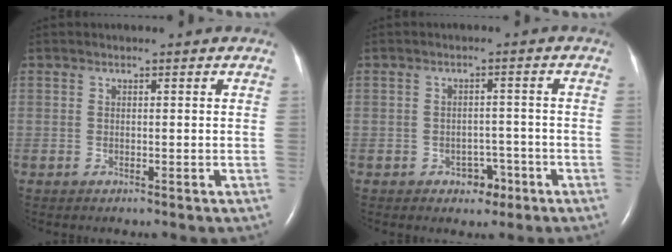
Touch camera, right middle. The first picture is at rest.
{"total": 3.2, "force": [-1.8, 2.2, 1.5], "torque": [-0.014, 0.007, -0.018]}